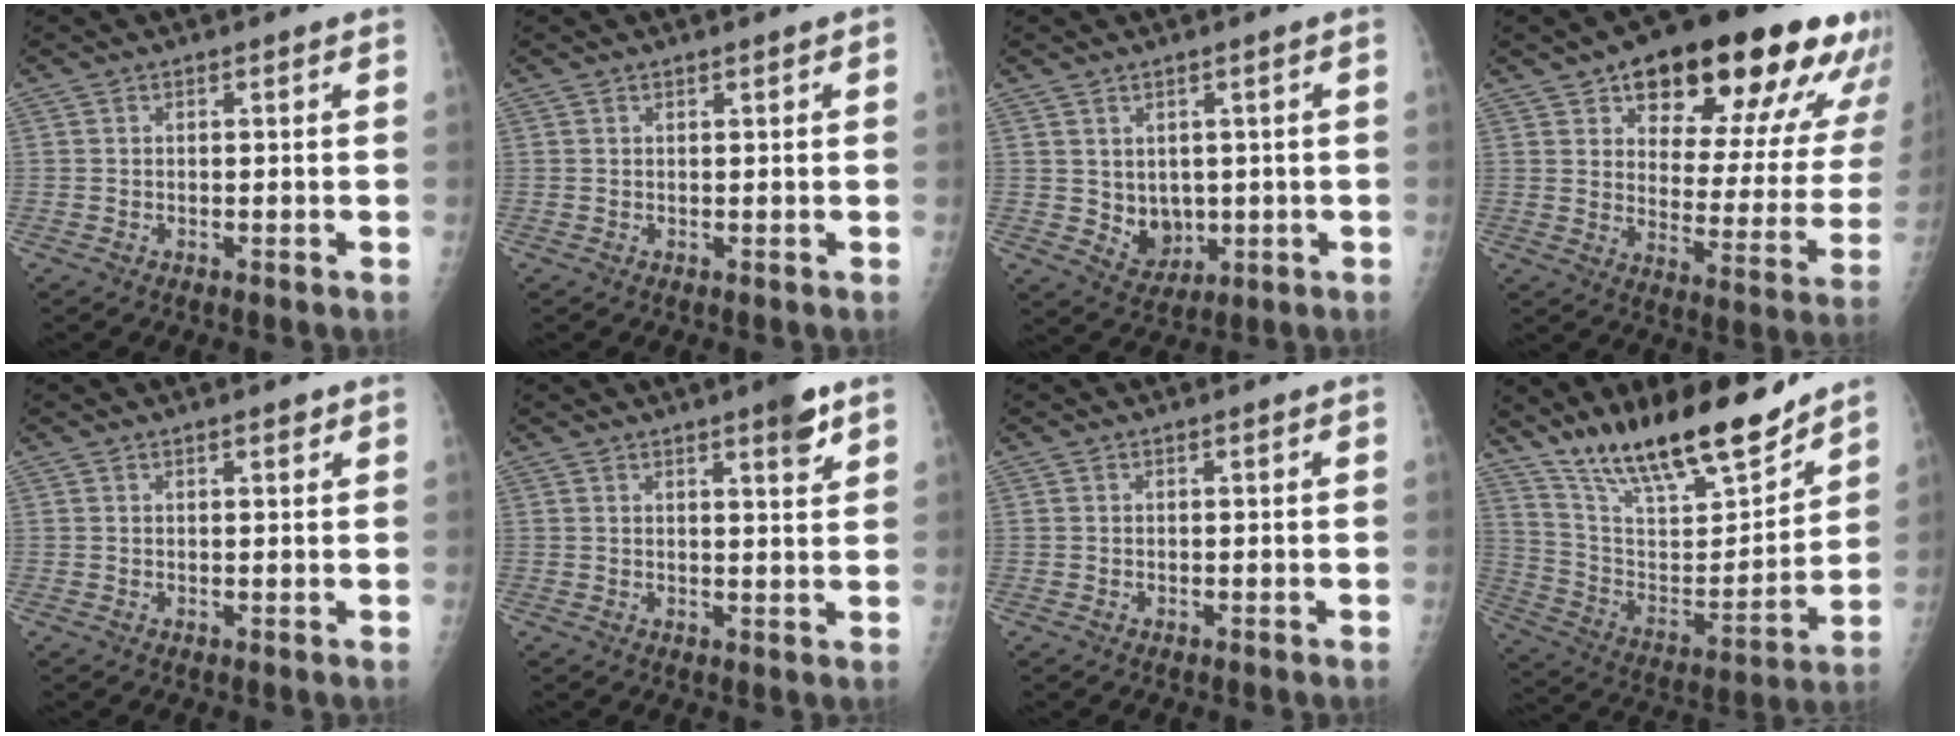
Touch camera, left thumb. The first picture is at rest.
{"total": 0.9, "force": [0.4, 0.2, 0.7], "torque": [-0.011, 0.001, 0.005]}
{"total": 5.7, "force": [0.1, 4.6, 3.4], "torque": [-0.028, -0.012, 0.022]}
{"total": 25.8, "force": [15.7, 10.1, 17.8], "torque": [-0.203, -0.044, 0.215]}
{"total": 1.5, "force": [1.1, 0.5, 0.9], "torque": [-0.009, -0.005, 0.014]}
{"total": 5.0, "force": [3.2, 0.8, 3.7], "torque": [-0.047, -0.018, 0.041]}
{"total": 0.0}
{"total": 21.9, "force": [17.6, 5.7, 11.8], "torque": [-0.167, -0.092, 0.307]}